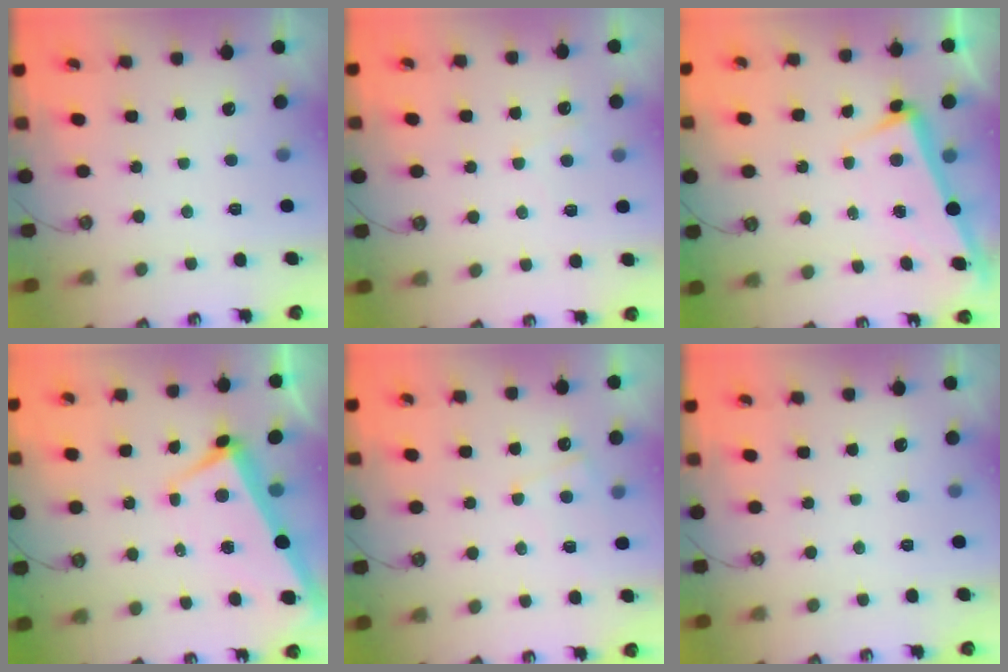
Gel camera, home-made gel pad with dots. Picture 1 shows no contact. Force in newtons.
{"total": 2.7, "press": 2.7, "slide": 0.4}
{"total": 3.4, "press": 3.2, "slide": 1.1}
{"total": 1.7, "press": 1.4, "slide": 1.0}
{"total": 4.8, "press": 4.8, "slide": 0.5}
{"total": 0.0}